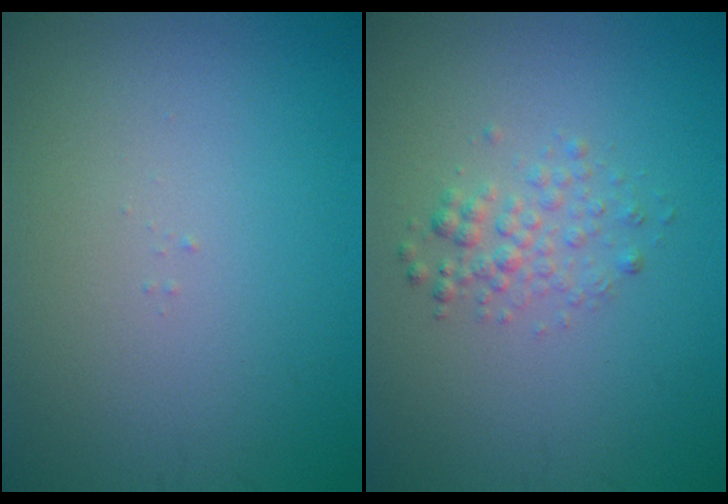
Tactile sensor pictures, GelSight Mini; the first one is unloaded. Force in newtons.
{"total": 1.9, "press": 1.9, "slide": 0.1}